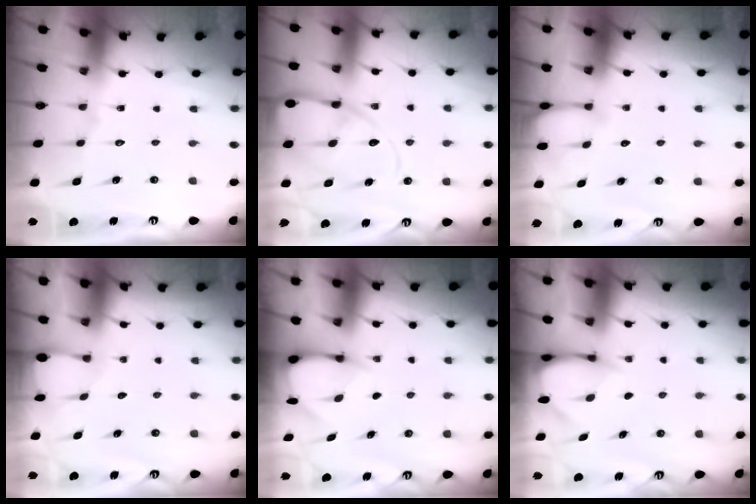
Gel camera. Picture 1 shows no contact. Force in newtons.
{"total": 12.5, "press": 12.4, "slide": 1.2}
{"total": 2.8, "press": 2.8, "slide": 0.1}
{"total": 1.3, "press": 1.3, "slide": 0.2}
{"total": 3.7, "press": 3.7, "slide": 0.3}
{"total": 3.3, "press": 3.3, "slide": 0.3}